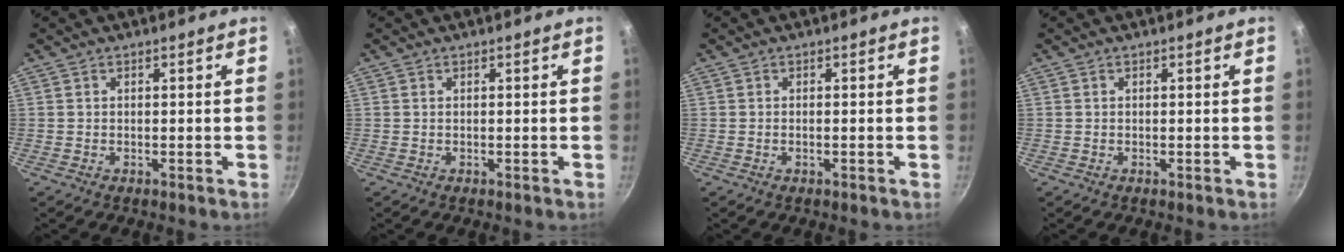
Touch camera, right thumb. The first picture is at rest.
{"total": 0.0}
{"total": 0.6, "force": [-0.2, 0.1, 0.5], "torque": [-0.012, 0.004, -0.004]}
{"total": 0.0}